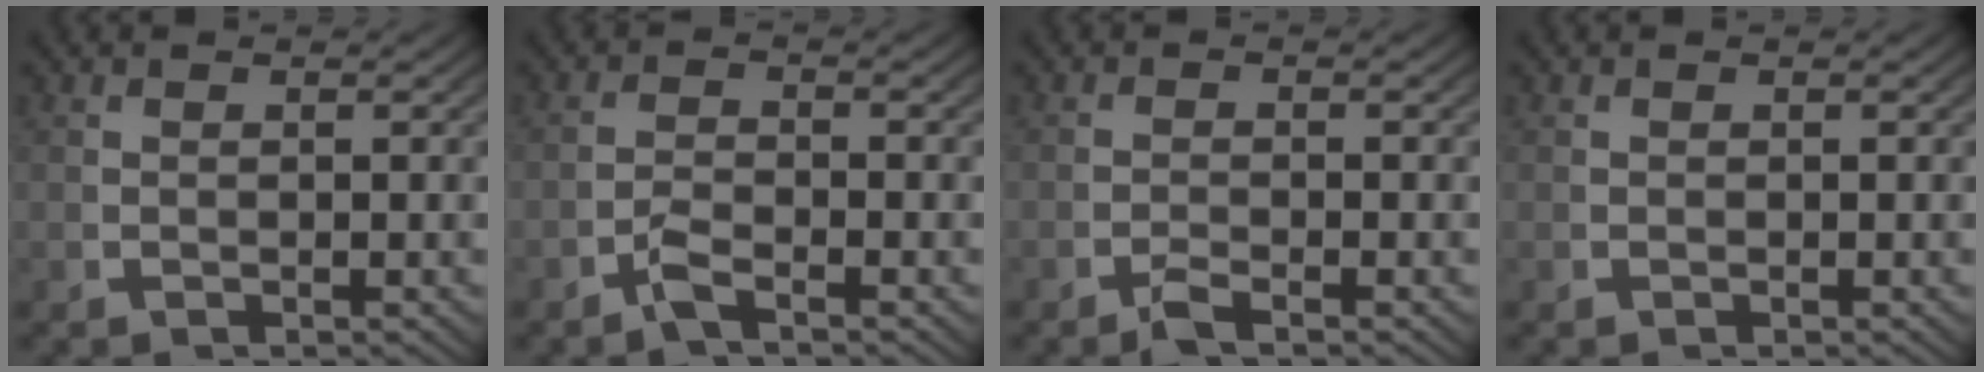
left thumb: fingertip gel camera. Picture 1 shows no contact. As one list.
[{"total": 1.8, "force": [-1.4, 0.5, 1.0], "torque": [-0.024, 0.000, -0.031]}, {"total": 1.5, "force": [-1.3, 0.2, 0.7], "torque": [-0.015, -0.002, -0.026]}, {"total": 0.0}]